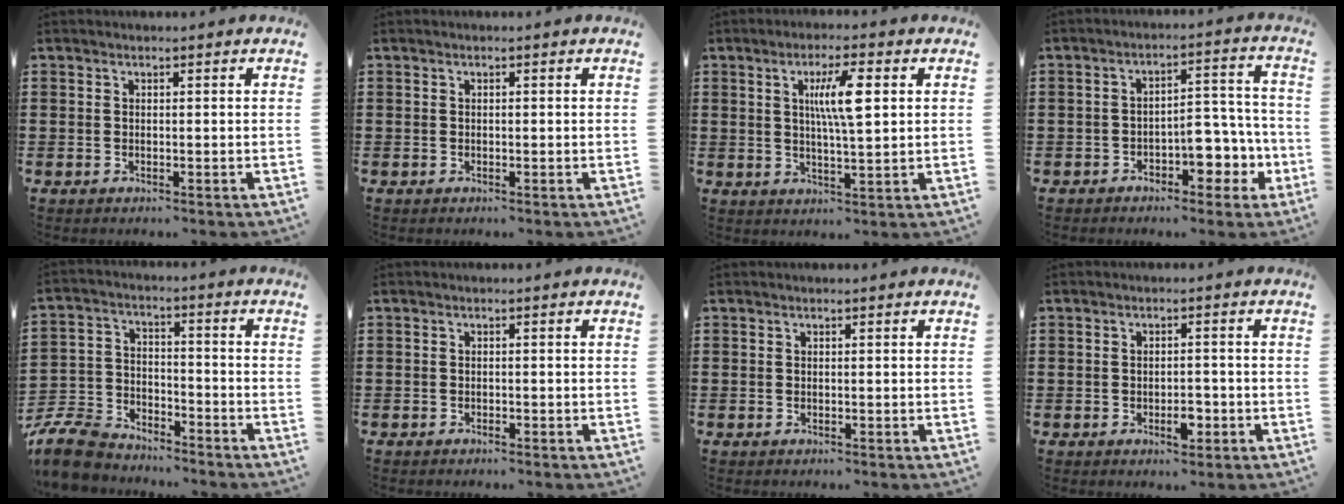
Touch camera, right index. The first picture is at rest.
{"total": 0.0}
{"total": 7.1, "force": [1.8, 1.4, 6.7], "torque": [-0.135, 0.008, 0.026]}
{"total": 6.1, "force": [-3.1, 3.3, 4.1], "torque": [-0.055, 0.006, -0.059]}
{"total": 9.0, "force": [-8.3, 2.6, 2.2], "torque": [-0.061, 0.021, -0.168]}
{"total": 0.7, "force": [-0.7, 0.1, 0.1], "torque": [-0.003, 0.000, -0.014]}
{"total": 0.0}
{"total": 3.2, "force": [-1.4, 1.5, 2.5], "torque": [-0.043, 0.003, -0.024]}